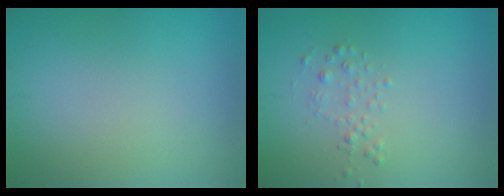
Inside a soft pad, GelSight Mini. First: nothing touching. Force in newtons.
{"total": 1.1, "press": 1.1, "slide": 0.1}